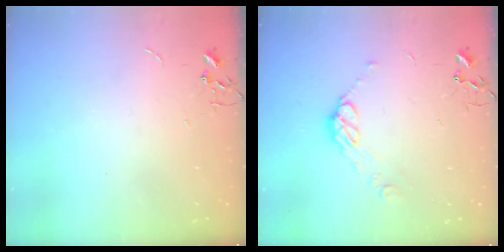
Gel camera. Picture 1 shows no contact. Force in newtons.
{"total": 7.8, "press": 7.8, "slide": 0.6}